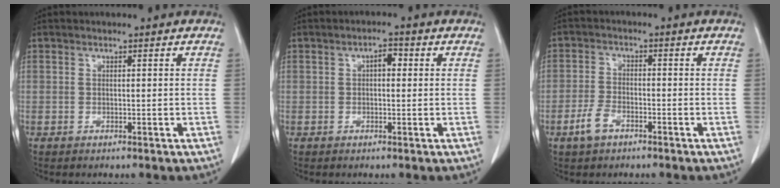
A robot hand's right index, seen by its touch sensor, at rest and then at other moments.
{"total": 2.2, "force": [0.4, 1.1, 1.9], "torque": [-0.027, 0.010, 0.004]}
{"total": 4.1, "force": [-2.5, 2.1, 2.4], "torque": [-0.055, 0.001, -0.046]}